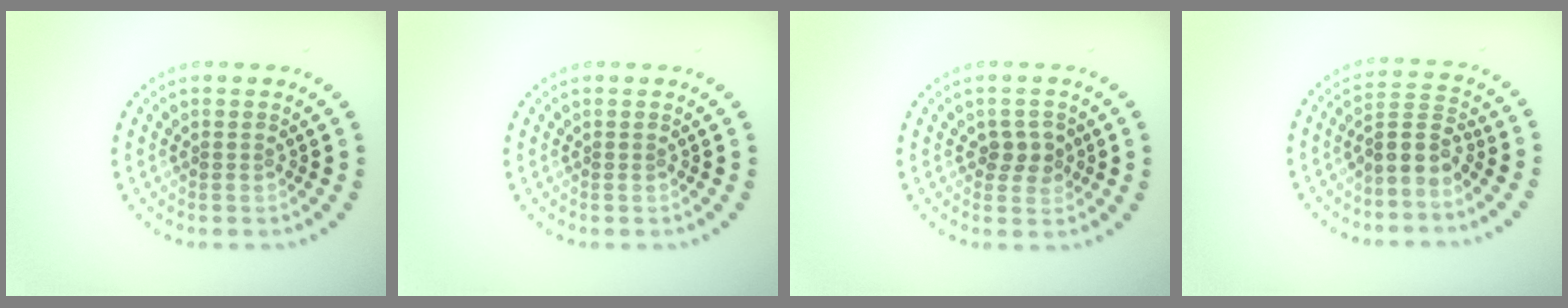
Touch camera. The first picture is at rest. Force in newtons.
{"total": 0.0}
{"total": 1.8, "press": 1.8, "slide": 0.3}
{"total": 2.8, "press": 2.1, "slide": 1.9}